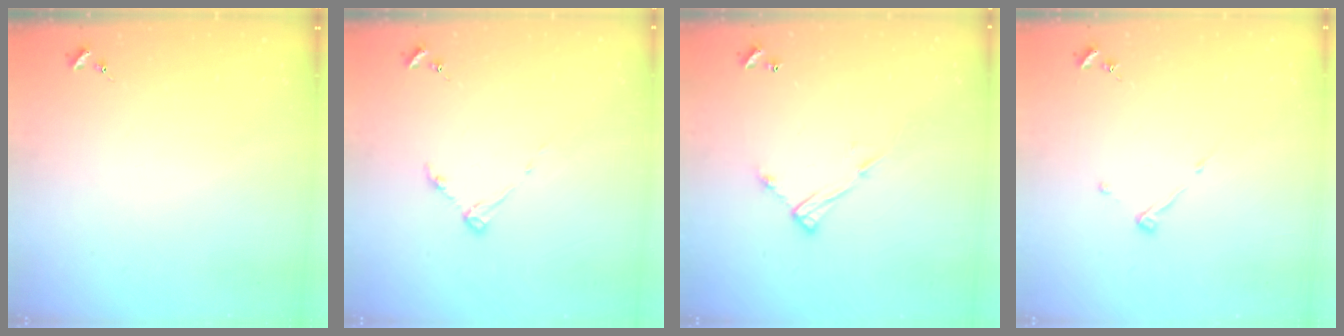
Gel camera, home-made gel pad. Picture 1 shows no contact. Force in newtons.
{"total": 4.9, "press": 4.8, "slide": 0.7}
{"total": 10.0, "press": 9.9, "slide": 0.5}
{"total": 3.9, "press": 3.9, "slide": 0.6}